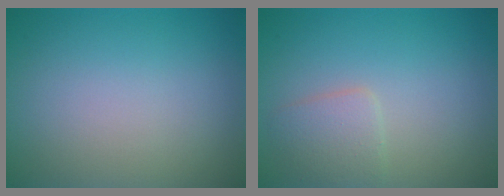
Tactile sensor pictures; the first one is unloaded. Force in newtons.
{"total": 2.2, "press": 2.2, "slide": 0.1}